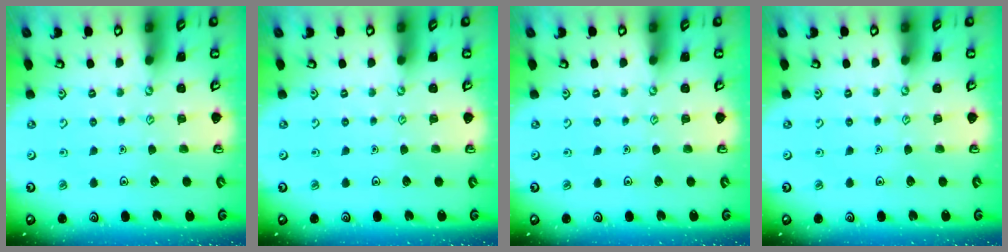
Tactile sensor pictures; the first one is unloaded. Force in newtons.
{"total": 0.0}
{"total": 0.0}
{"total": 0.0}